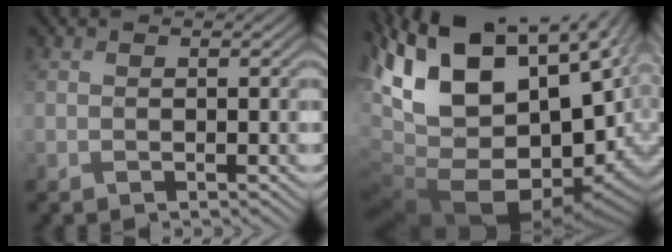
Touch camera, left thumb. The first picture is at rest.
{"total": 18.7, "force": [2.8, 12.2, 13.9], "torque": [-0.255, -0.028, 0.102]}